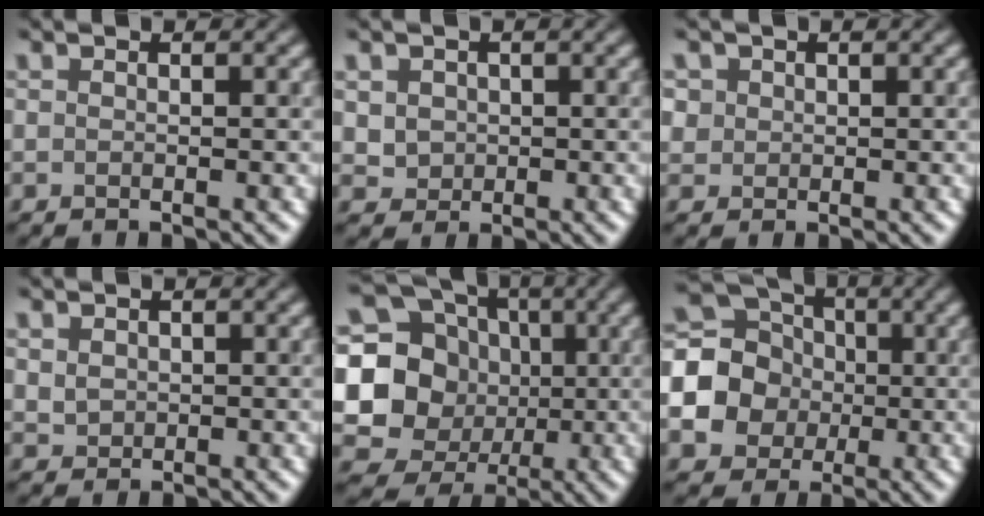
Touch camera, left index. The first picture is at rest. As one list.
[{"total": 2.2, "force": [0.3, 2.0, 0.8], "torque": [-0.018, 0.003, 0.016]}, {"total": 1.6, "force": [0.6, 1.5, 0.2], "torque": [-0.005, 0.007, 0.026]}, {"total": 1.4, "force": [0.4, 1.3, 0.5], "torque": [-0.009, 0.000, 0.011]}, {"total": 16.4, "force": [0.0, 15.5, 5.4], "torque": [-0.162, 0.015, -0.022]}, {"total": 11.9, "force": [-1.8, 11.1, 3.9], "torque": [-0.124, 0.000, -0.056]}]